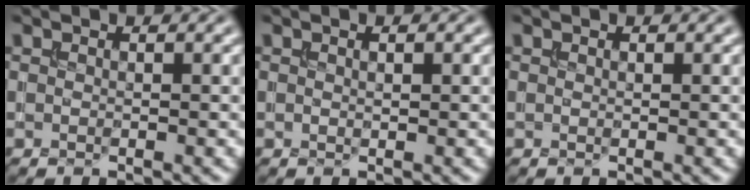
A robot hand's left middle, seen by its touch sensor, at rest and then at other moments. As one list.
[{"total": 0.8, "force": [0.2, 0.3, 0.6], "torque": [-0.010, 0.000, 0.004]}, {"total": 0.0}]